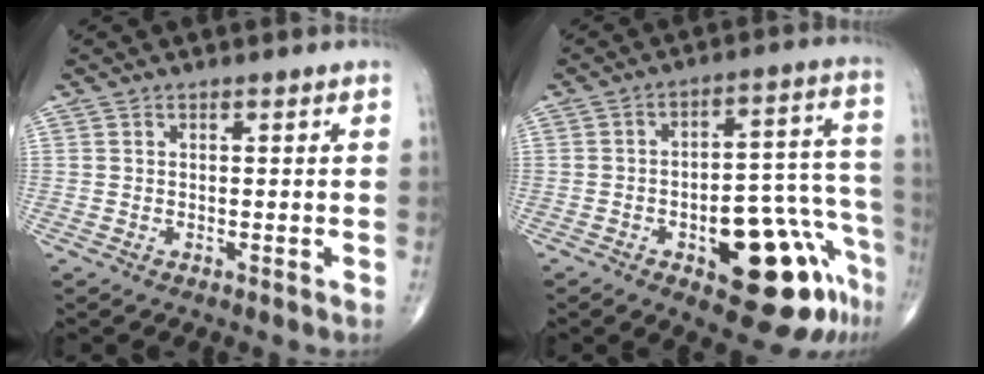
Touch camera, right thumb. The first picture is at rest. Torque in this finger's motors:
{"motor_torque": [3.16, 1.85, 1.35, -0.76, 0.33]}